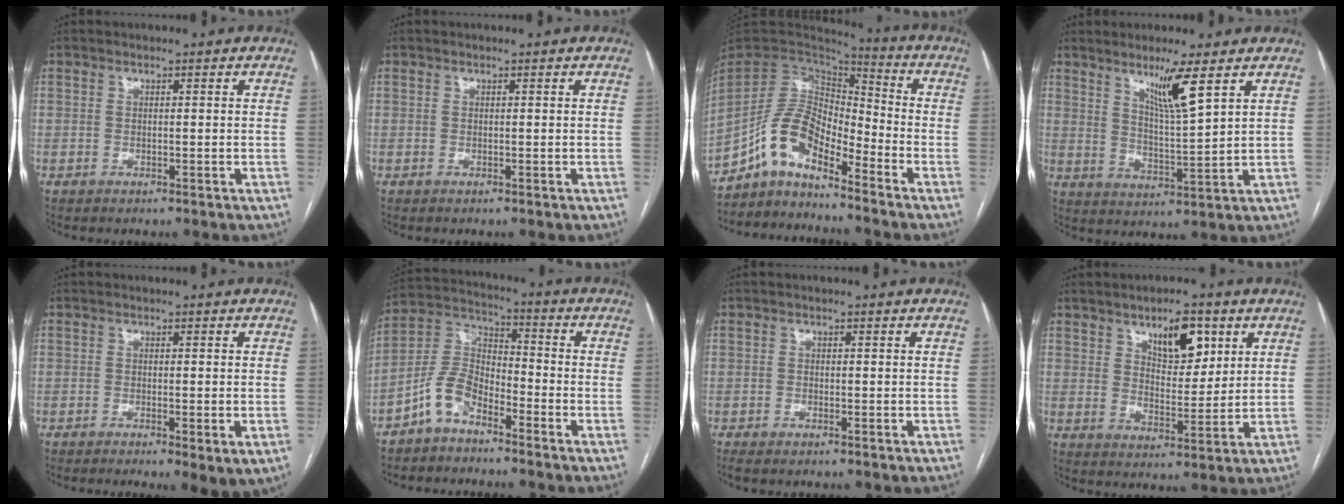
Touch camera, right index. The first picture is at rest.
{"total": 0.0}
{"total": 10.7, "force": [-7.8, 3.6, 6.4], "torque": [-0.131, 0.031, -0.147]}
{"total": 7.4, "force": [4.4, -0.5, 5.9], "torque": [-0.104, -0.017, 0.080]}
{"total": 4.6, "force": [-2.0, 0.9, 4.0], "torque": [-0.049, -0.013, -0.026]}
{"total": 7.5, "force": [-5.2, 3.6, 4.2], "torque": [-0.096, 0.021, -0.110]}
{"total": 1.7, "force": [-1.4, 0.6, 0.8], "torque": [-0.018, -0.004, -0.020]}
{"total": 8.3, "force": [4.5, 3.5, 6.1], "torque": [-0.093, 0.002, 0.075]}